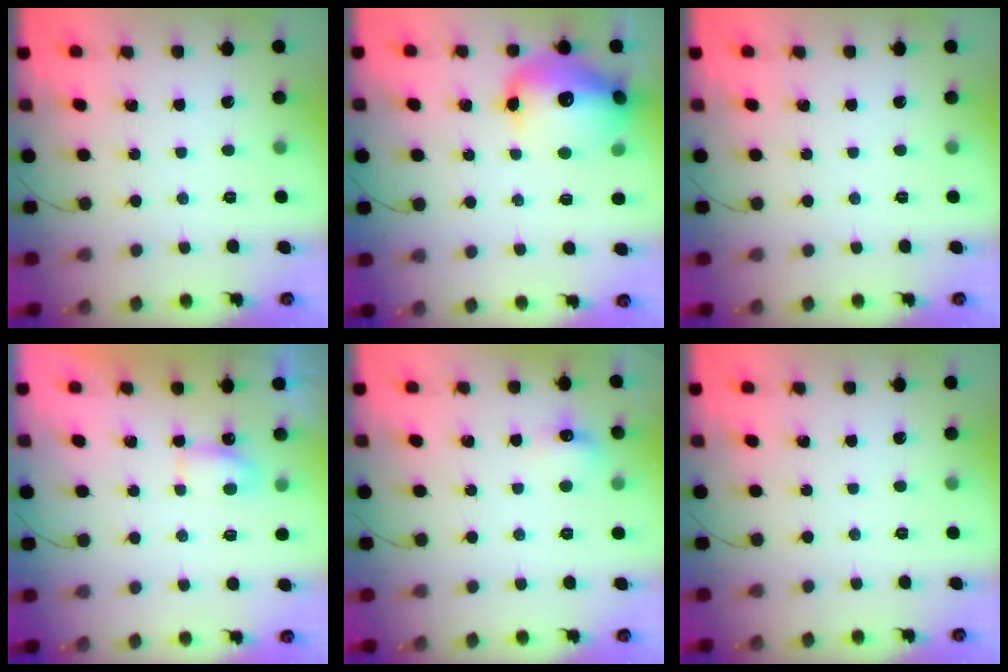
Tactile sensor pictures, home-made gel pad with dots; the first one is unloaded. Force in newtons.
{"total": 17.3, "press": 17.0, "slide": 3.0}
{"total": 0.0}
{"total": 4.1, "press": 4.0, "slide": 1.1}
{"total": 5.6, "press": 5.4, "slide": 1.5}
{"total": 0.0}